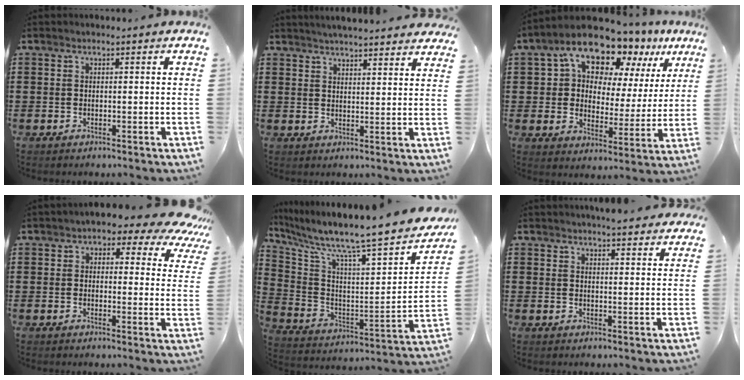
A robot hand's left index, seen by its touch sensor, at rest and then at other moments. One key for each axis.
{"total": 3.9, "fx": 3.9, "fy": -0.2, "fz": 0.5, "tx": -0.020, "ty": -0.015, "tz": 0.070}
{"total": 11.3, "fx": 9.0, "fy": 5.0, "fz": 4.5, "tx": -0.108, "ty": -0.057, "tz": 0.156}
{"total": 4.7, "fx": 3.6, "fy": 1.9, "fz": 2.4, "tx": -0.041, "ty": -0.022, "tz": 0.055}
{"total": 8.6, "fx": 7.3, "fy": -0.2, "fz": 4.5, "tx": -0.097, "ty": -0.079, "tz": 0.102}
{"total": 3.6, "fx": 3.6, "fy": -0.1, "fz": 0.5, "tx": -0.019, "ty": -0.011, "tz": 0.068}